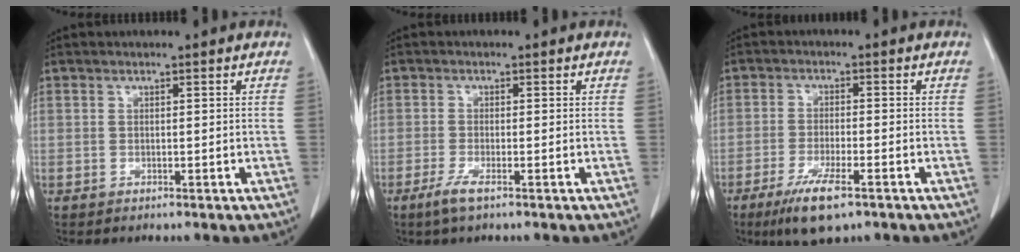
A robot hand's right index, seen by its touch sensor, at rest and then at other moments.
{"total": 2.7, "force": [-1.7, 0.2, 2.2], "torque": [-0.048, -0.007, -0.036]}
{"total": 7.5, "force": [-4.6, 1.3, 5.8], "torque": [-0.112, -0.017, -0.075]}